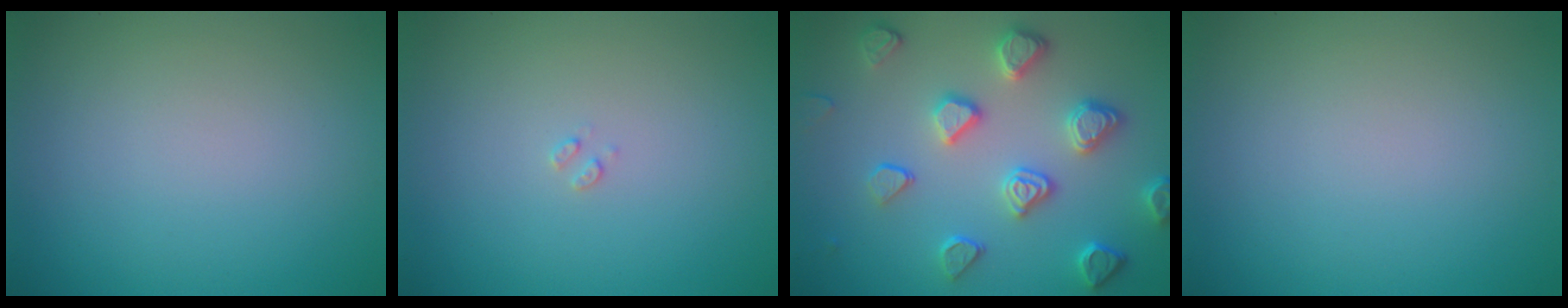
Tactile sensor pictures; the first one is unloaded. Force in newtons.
{"total": 0.6, "press": 0.6, "slide": 0.2}
{"total": 4.6, "press": 4.1, "slide": 2.0}
{"total": 0.0}